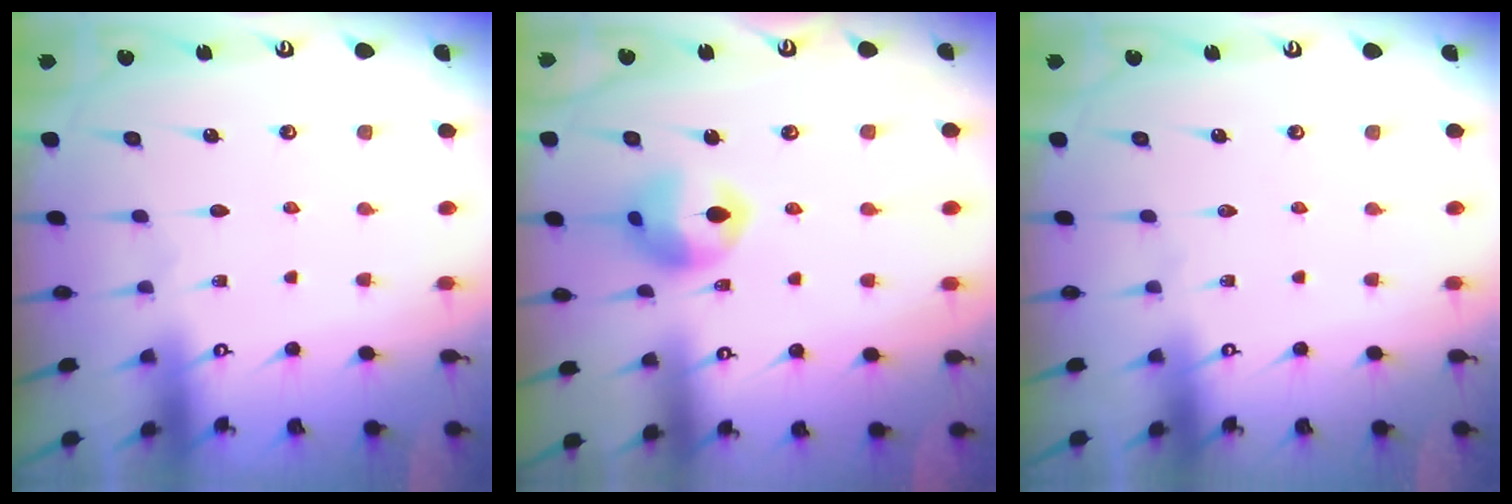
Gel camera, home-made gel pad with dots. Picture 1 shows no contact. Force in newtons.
{"total": 11.1, "press": 11.1, "slide": 0.8}
{"total": 0.0}